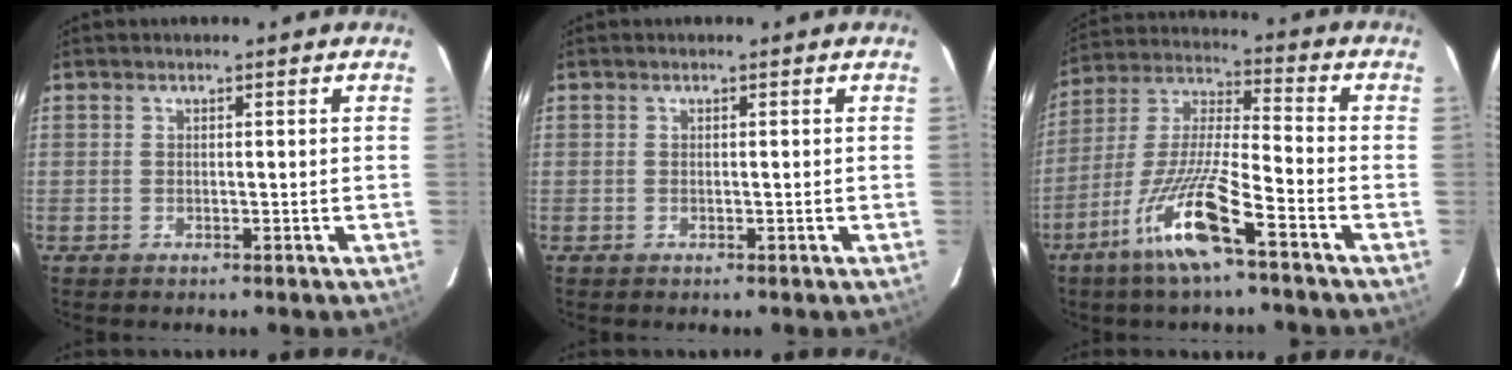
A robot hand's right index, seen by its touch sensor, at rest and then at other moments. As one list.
[{"total": 0.0}, {"total": 13.7, "force": [-7.7, 0.8, 11.3], "torque": [-0.233, -0.019, -0.152]}]